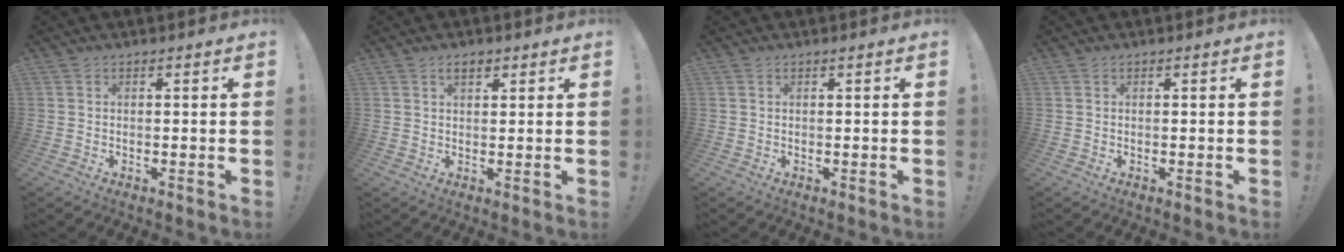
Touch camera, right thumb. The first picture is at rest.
{"total": 2.7, "force": [1.5, 1.4, 1.8], "torque": [-0.026, -0.002, 0.024]}
{"total": 0.0}
{"total": 0.0}